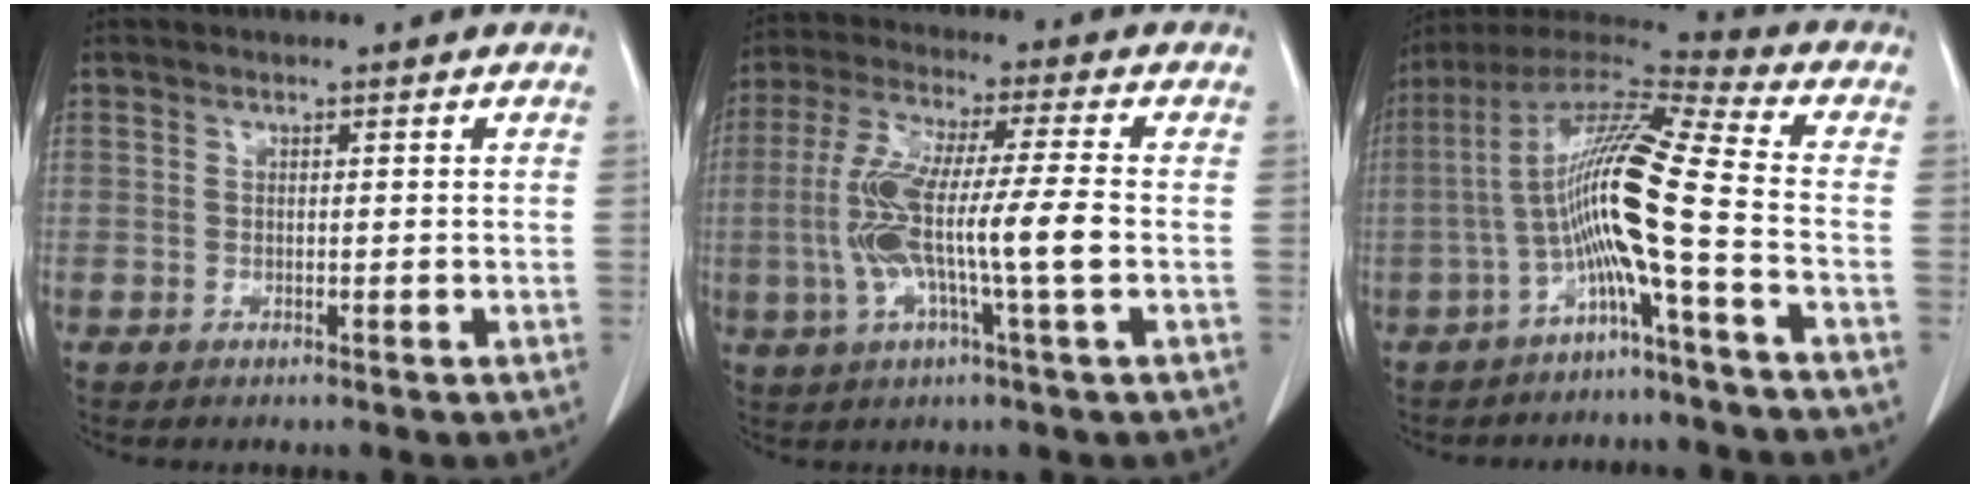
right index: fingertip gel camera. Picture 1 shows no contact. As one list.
[{"total": 12.4, "force": [-1.8, 0.3, 12.2], "torque": [-0.247, 0.006, -0.039]}, {"total": 12.8, "force": [-3.3, -1.0, 12.3], "torque": [-0.235, 0.023, -0.072]}]